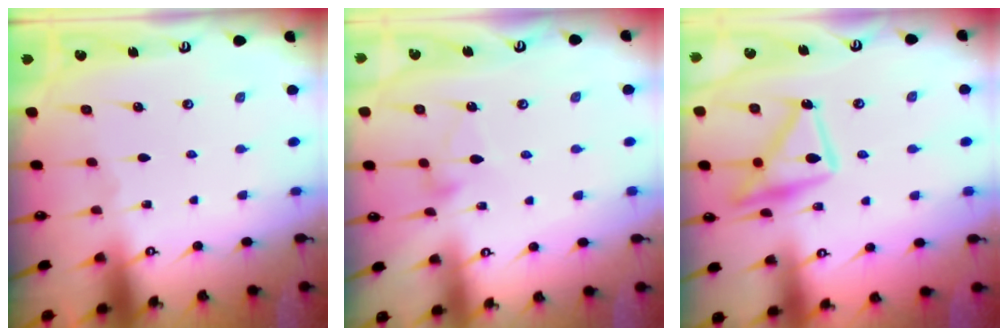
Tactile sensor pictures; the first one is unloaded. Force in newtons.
{"total": 6.1, "press": 6.1, "slide": 0.4}
{"total": 15.2, "press": 15.2, "slide": 0.7}